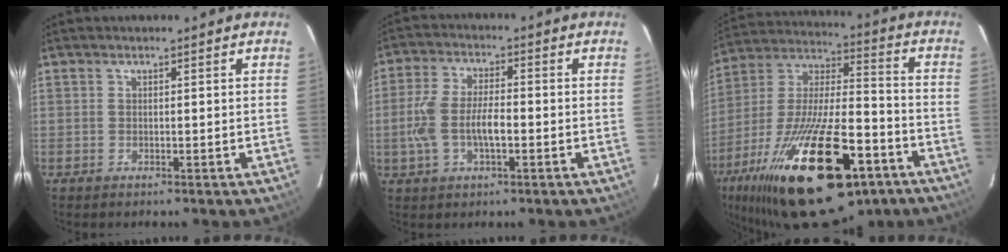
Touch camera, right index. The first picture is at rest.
{"total": 8.6, "force": [-1.9, 3.7, 7.5], "torque": [-0.159, 0.004, -0.034]}
{"total": 32.3, "force": [-18.3, 11.9, 23.8], "torque": [-0.452, -0.034, -0.290]}